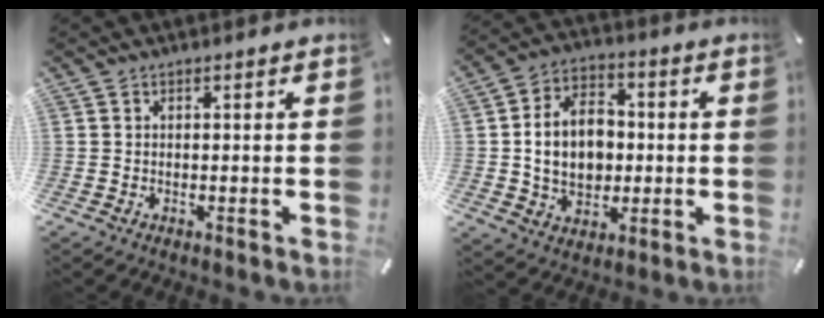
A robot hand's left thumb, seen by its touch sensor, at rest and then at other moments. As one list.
[{"total": 12.2, "force": [0.0, 9.5, 7.6], "torque": [-0.149, 0.014, 0.000]}]